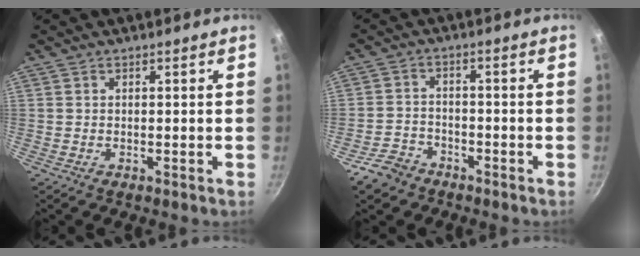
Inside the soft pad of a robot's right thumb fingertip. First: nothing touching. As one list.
[{"total": 5.7, "force": [-4.1, 3.7, 1.6], "torque": [-0.025, 0.039, -0.074]}]